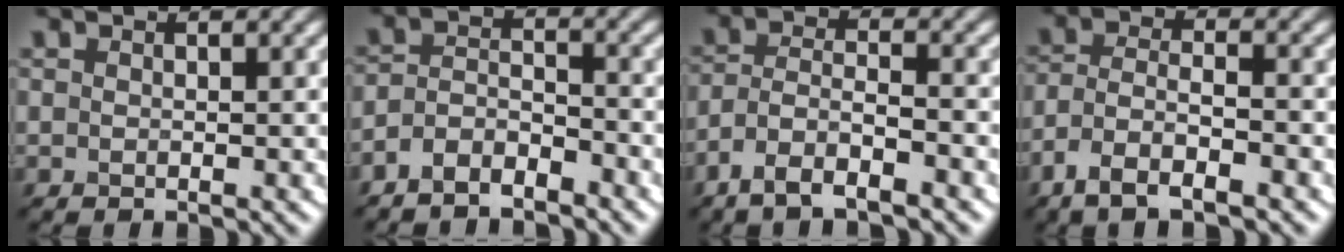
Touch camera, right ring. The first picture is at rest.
{"total": 3.3, "force": [-2.7, 1.1, 1.5], "torque": [-0.031, 0.003, -0.060]}
{"total": 4.4, "force": [-3.2, 1.0, 2.8], "torque": [-0.055, 0.001, -0.066]}
{"total": 4.8, "force": [-3.3, 1.4, 3.2], "torque": [-0.066, 0.000, -0.067]}